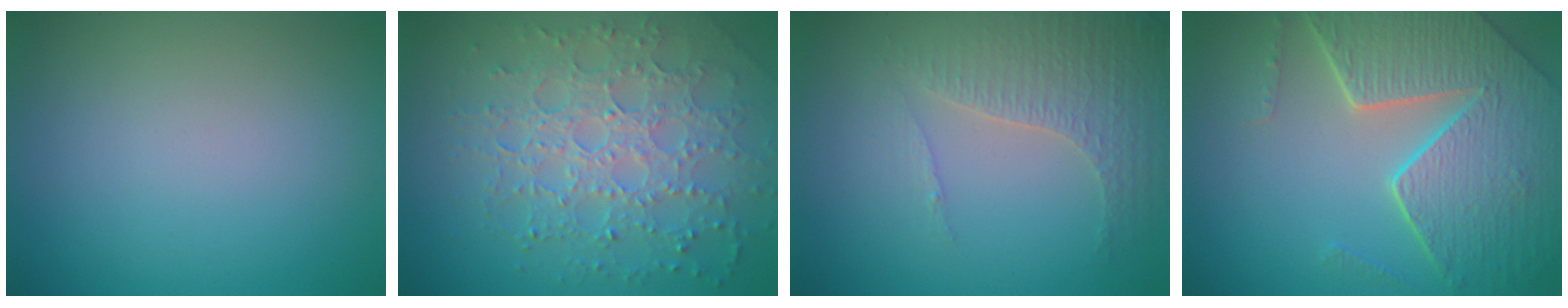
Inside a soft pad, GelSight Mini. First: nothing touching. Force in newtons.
{"total": 7.2, "press": 5.2, "slide": 4.9}
{"total": 4.2, "press": 3.0, "slide": 2.8}
{"total": 8.3, "press": 5.8, "slide": 5.9}